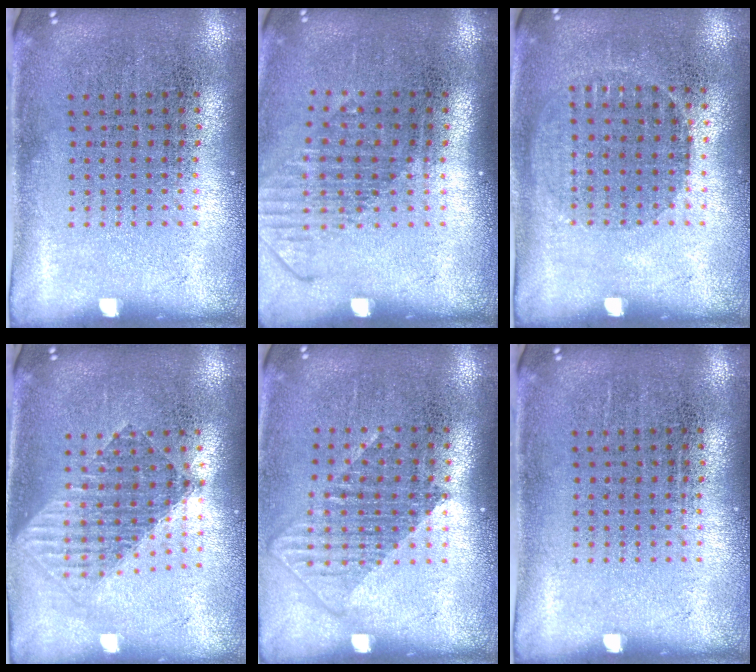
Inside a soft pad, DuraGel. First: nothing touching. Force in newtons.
{"total": 1.5, "press": 1.1, "slide": 0.9}
{"total": 1.0, "press": 0.8, "slide": 0.5}
{"total": 1.6, "press": 1.4, "slide": 0.7}
{"total": 1.2, "press": 1.0, "slide": 0.8}
{"total": 0.0}